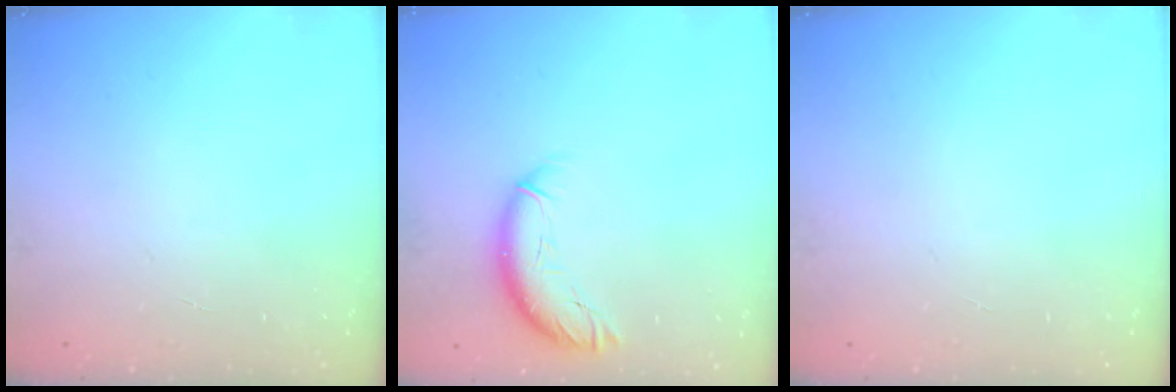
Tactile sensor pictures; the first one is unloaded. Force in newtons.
{"total": 10.3, "press": 10.2, "slide": 1.2}
{"total": 0.0}